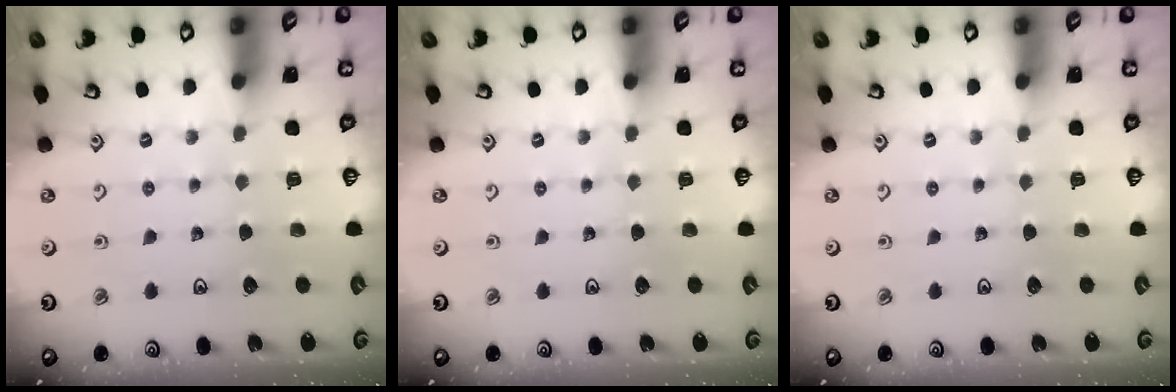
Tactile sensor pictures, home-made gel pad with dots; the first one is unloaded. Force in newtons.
{"total": 0.0}
{"total": 0.0}